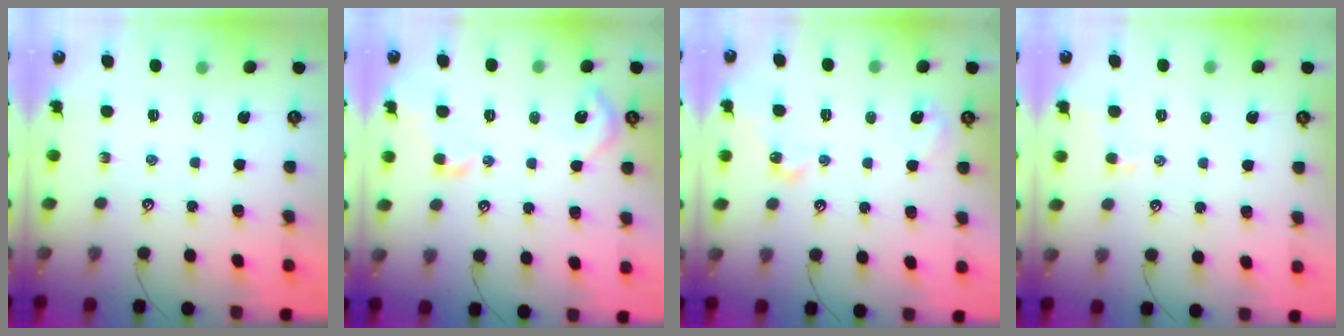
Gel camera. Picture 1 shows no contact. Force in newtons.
{"total": 4.9, "press": 4.9, "slide": 0.8}
{"total": 4.7, "press": 4.6, "slide": 0.6}
{"total": 1.3, "press": 1.2, "slide": 0.4}